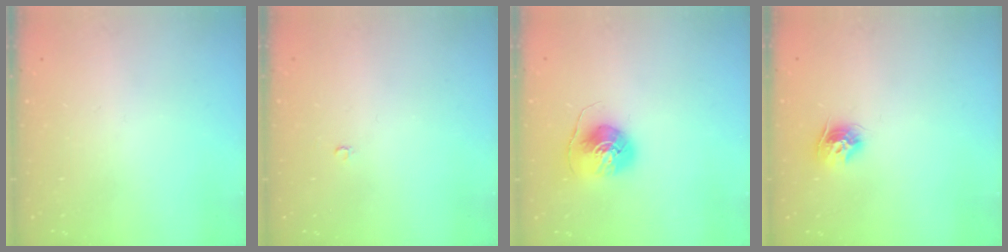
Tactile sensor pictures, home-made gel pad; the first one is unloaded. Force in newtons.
{"total": 2.1, "press": 2.1, "slide": 0.2}
{"total": 8.4, "press": 8.3, "slide": 0.7}
{"total": 9.6, "press": 9.6, "slide": 0.7}